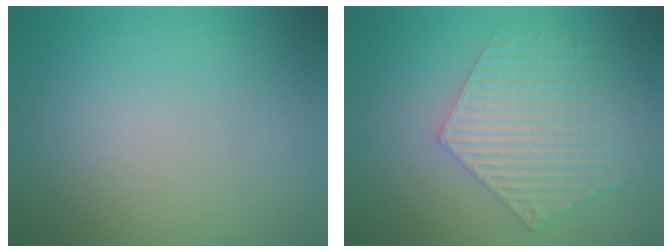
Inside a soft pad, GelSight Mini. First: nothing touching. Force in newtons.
{"total": 5.9, "press": 4.4, "slide": 3.9}